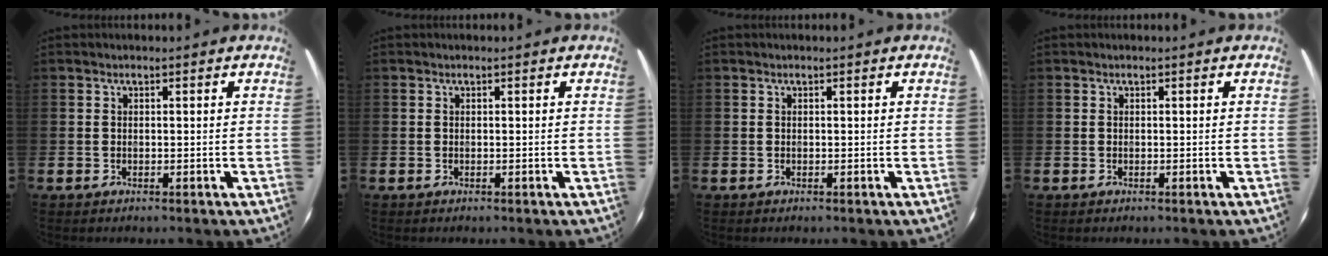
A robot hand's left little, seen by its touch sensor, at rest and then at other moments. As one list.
[{"total": 0.0}, {"total": 0.0}, {"total": 0.0}]